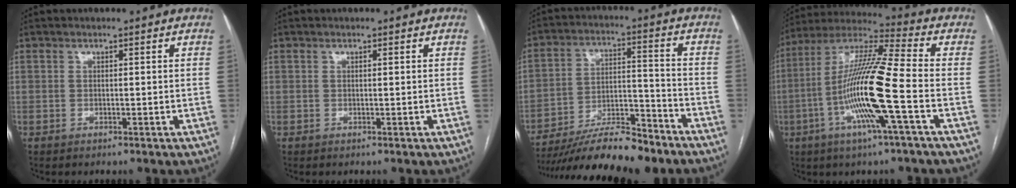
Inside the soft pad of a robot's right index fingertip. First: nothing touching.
{"total": 0.0}
{"total": 15.8, "force": [-13.6, 2.5, 7.7], "torque": [-0.140, 0.004, -0.232]}
{"total": 16.5, "force": [-4.4, -0.3, 15.9], "torque": [-0.314, -0.003, -0.094]}